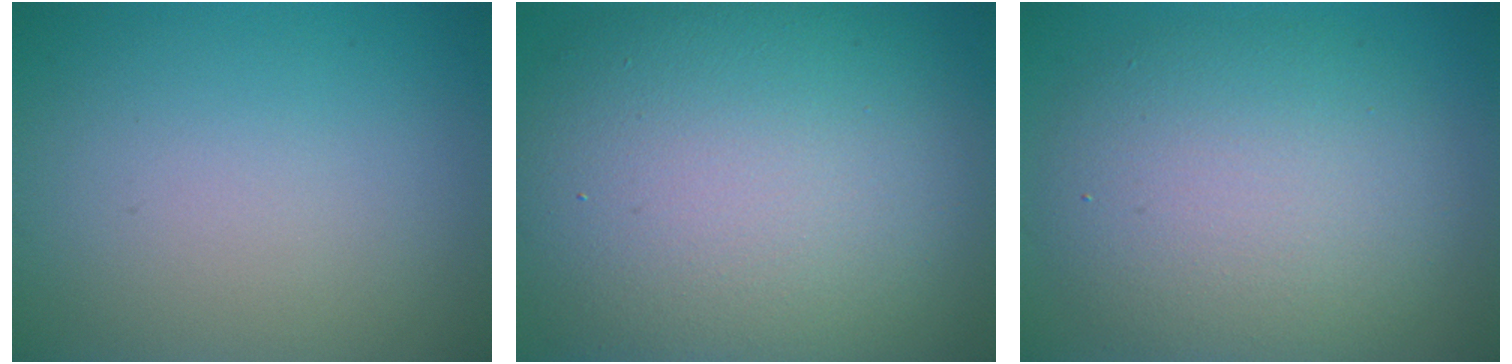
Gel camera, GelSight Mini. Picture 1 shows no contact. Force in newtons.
{"total": 14.3, "press": 14.3, "slide": 0.9}
{"total": 7.8, "press": 7.8, "slide": 0.4}